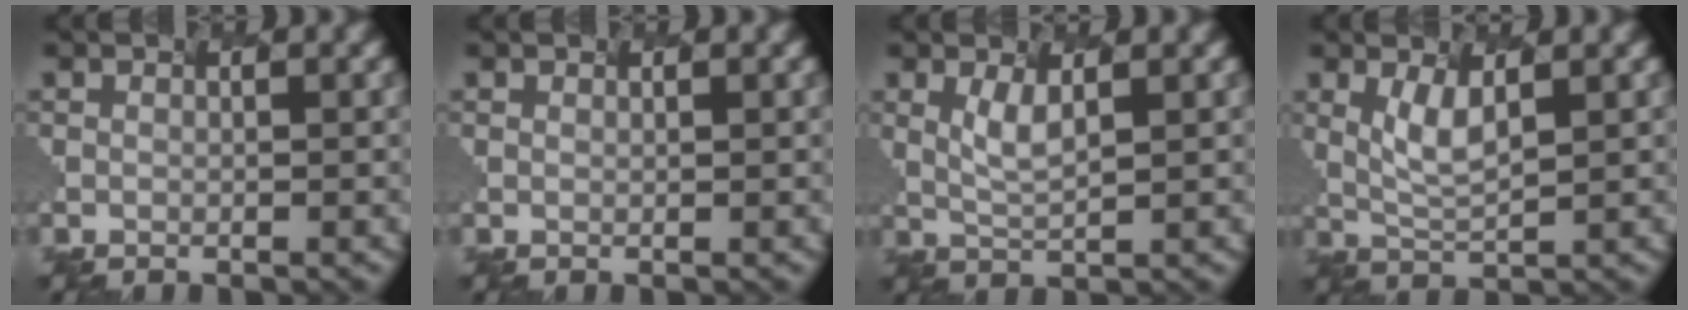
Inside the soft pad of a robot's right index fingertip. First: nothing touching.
{"total": 0.0}
{"total": 1.6, "force": [0.1, 0.1, 1.6], "torque": [-0.050, -0.008, 0.021]}
{"total": 2.2, "force": [0.2, 0.5, 2.2], "torque": [-0.065, -0.007, 0.023]}